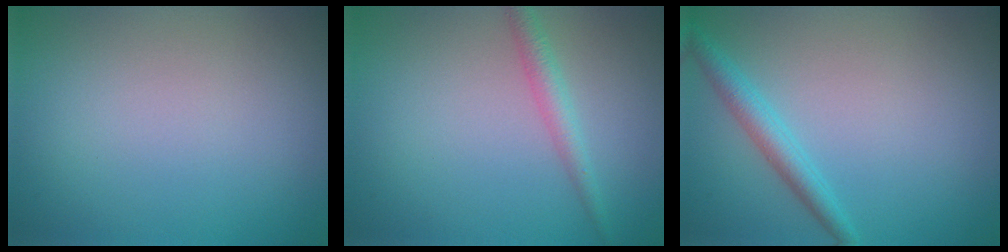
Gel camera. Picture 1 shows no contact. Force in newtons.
{"total": 2.0, "press": 2.0, "slide": 0.1}
{"total": 2.4, "press": 2.4, "slide": 0.1}